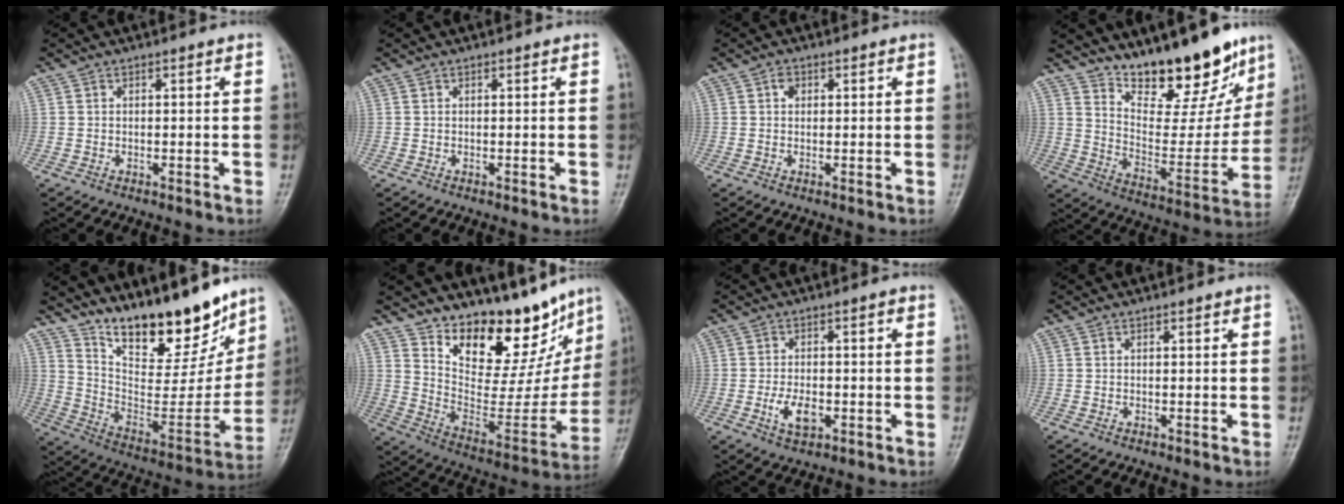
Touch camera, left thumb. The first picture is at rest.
{"total": 0.0}
{"total": 1.8, "force": [0.5, 1.5, 0.9], "torque": [-0.002, 0.002, 0.003]}
{"total": 19.8, "force": [14.9, 7.4, 10.7], "torque": [-0.100, -0.100, 0.240]}
{"total": 21.7, "force": [16.7, 7.6, 11.6], "torque": [-0.128, -0.100, 0.281]}
{"total": 20.5, "force": [16.6, 8.5, 8.4], "torque": [-0.060, -0.113, 0.256]}
{"total": 5.8, "force": [-1.8, 3.3, 4.4], "torque": [-0.074, 0.010, -0.030]}
{"total": 0.0}